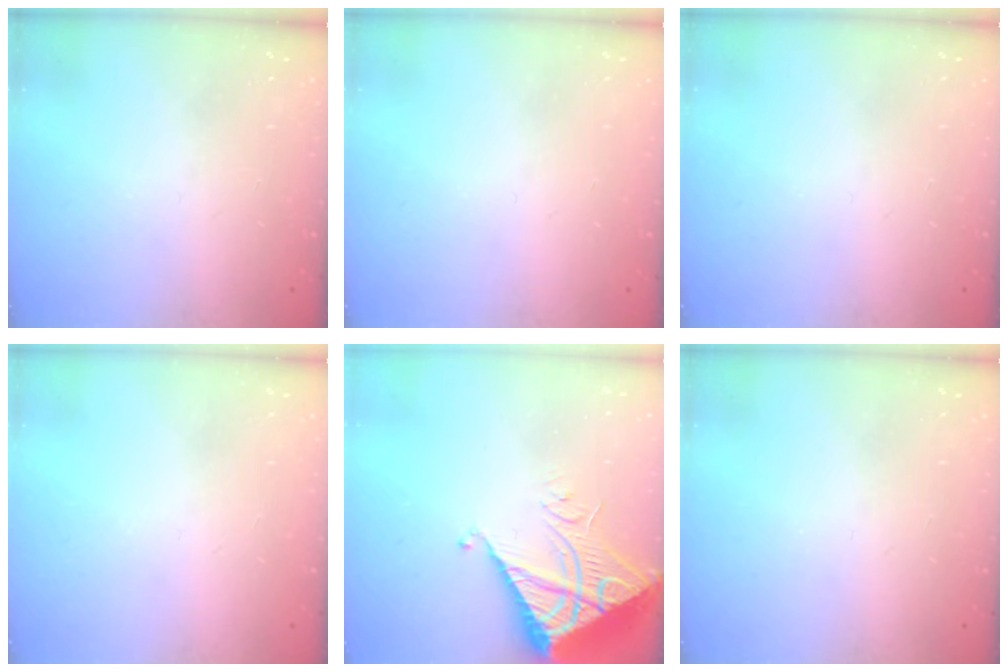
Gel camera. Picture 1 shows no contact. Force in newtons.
{"total": 0.0}
{"total": 0.0}
{"total": 0.0}
{"total": 9.8, "press": 9.8, "slide": 1.0}
{"total": 0.0}